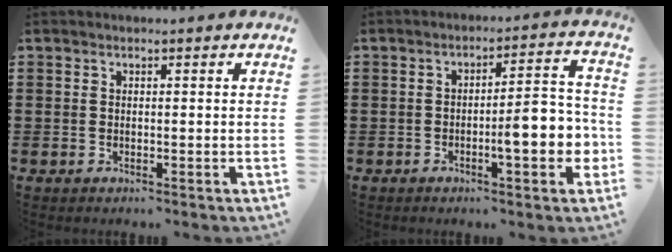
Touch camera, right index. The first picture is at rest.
{"total": 7.9, "force": [-2.2, 2.0, 7.4], "torque": [-0.096, -0.007, -0.041]}